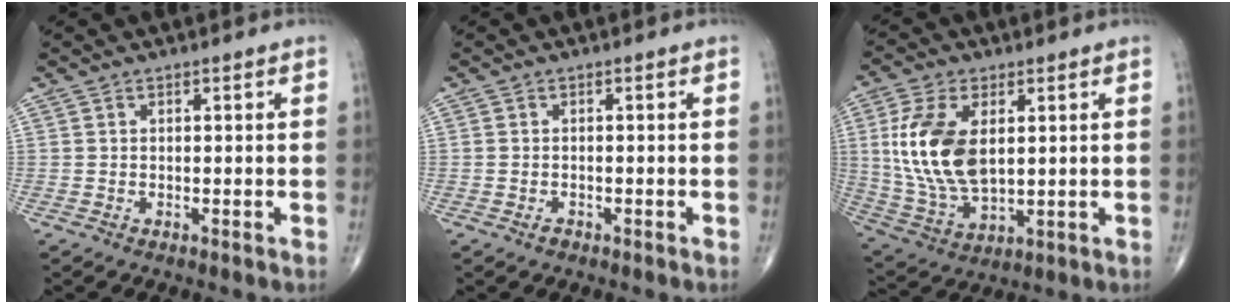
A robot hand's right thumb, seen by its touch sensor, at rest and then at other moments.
{"total": 0.9, "force": [-0.6, 0.6, 0.4], "torque": [-0.007, 0.003, -0.011]}
{"total": 15.5, "force": [2.9, 8.6, 12.6], "torque": [-0.256, -0.012, 0.066]}